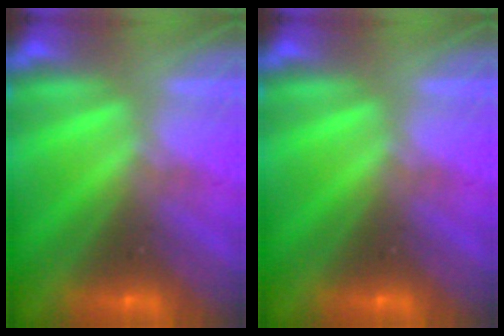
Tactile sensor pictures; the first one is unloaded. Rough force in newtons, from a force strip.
{"total": 0.0}